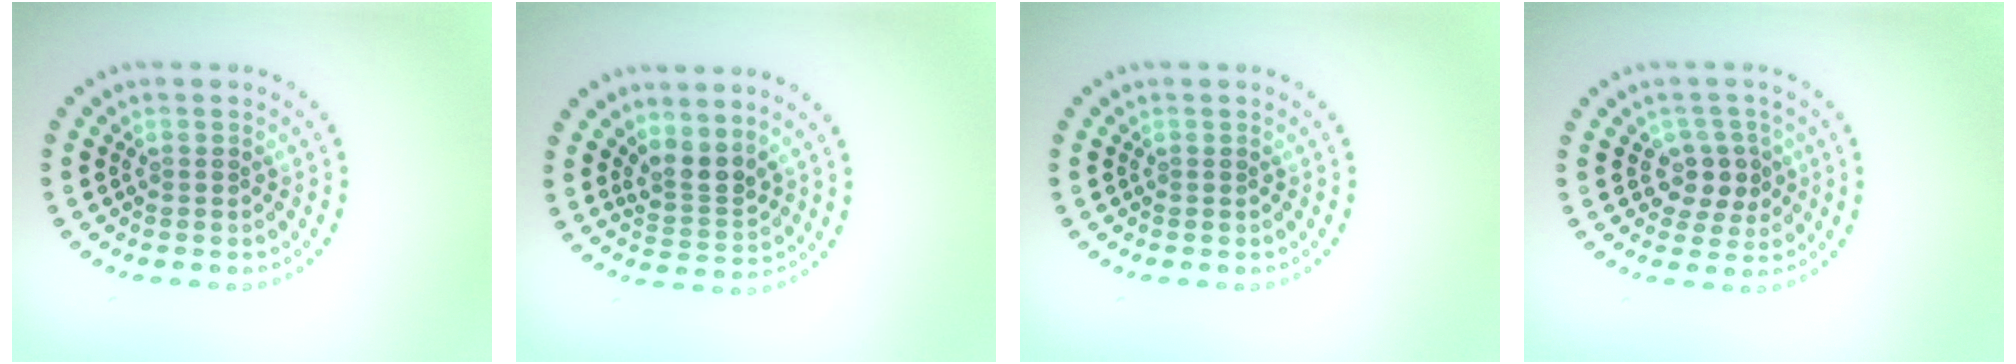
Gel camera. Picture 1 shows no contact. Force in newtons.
{"total": 2.5, "press": 1.9, "slide": 1.7}
{"total": 0.0}
{"total": 2.9, "press": 2.6, "slide": 1.3}